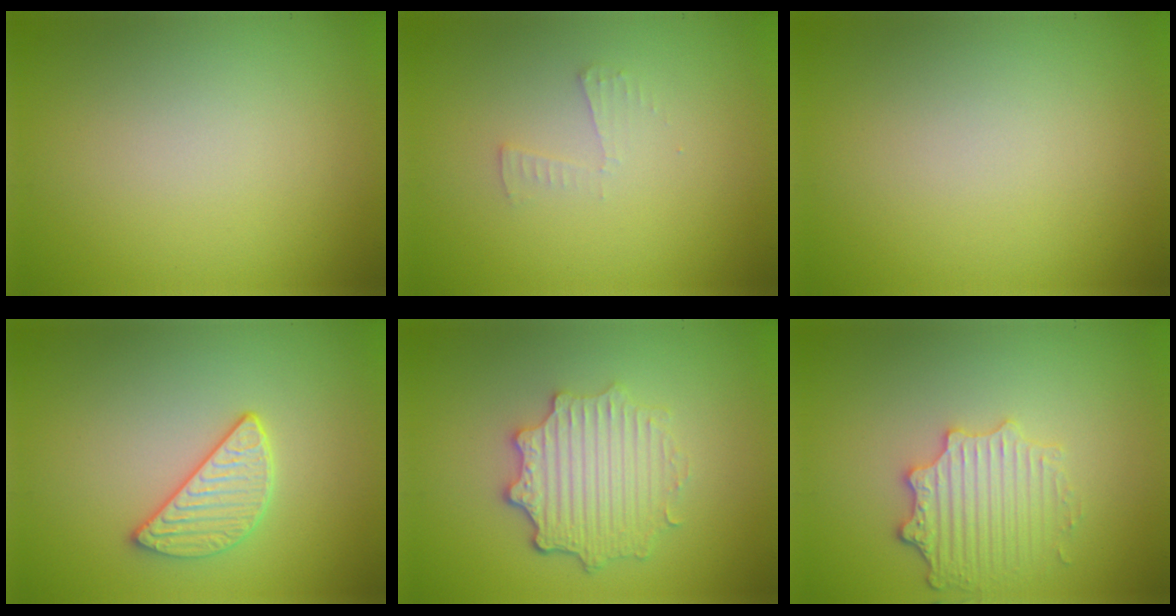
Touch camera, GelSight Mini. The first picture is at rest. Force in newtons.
{"total": 1.0, "press": 1.0, "slide": 0.0}
{"total": 0.0}
{"total": 2.9, "press": 2.6, "slide": 1.3}
{"total": 4.6, "press": 3.6, "slide": 2.8}
{"total": 3.9, "press": 3.2, "slide": 2.3}